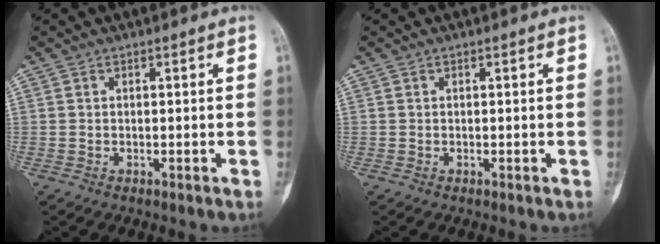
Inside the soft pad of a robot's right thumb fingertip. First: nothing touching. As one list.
[{"total": 0.0}]